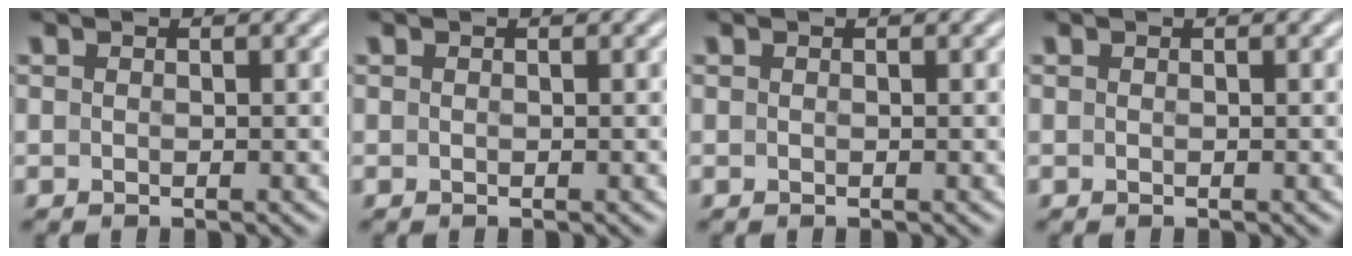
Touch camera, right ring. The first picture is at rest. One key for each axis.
{"total": 0.0}
{"total": 0.0}
{"total": 0.0}